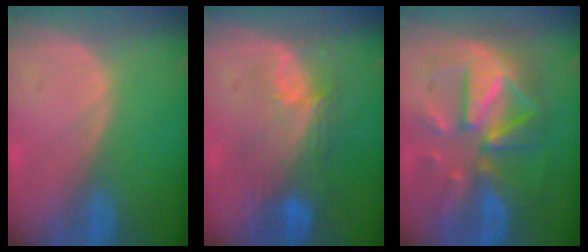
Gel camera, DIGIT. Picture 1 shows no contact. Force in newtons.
{"total": 8.1, "press": 7.8, "slide": 2.1}
{"total": 12.4, "press": 12.3, "slide": 1.1}